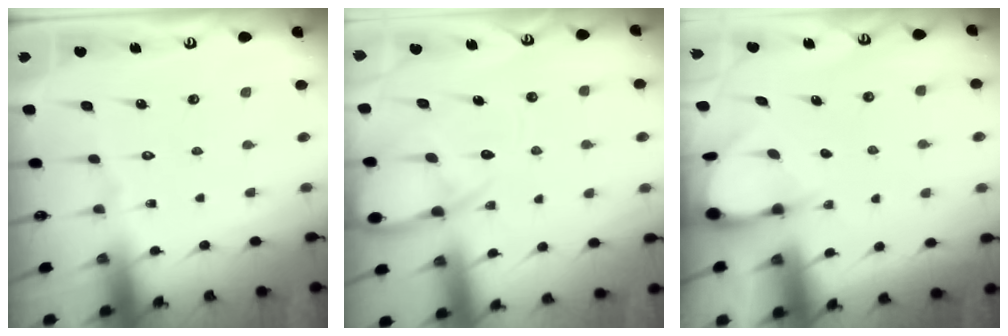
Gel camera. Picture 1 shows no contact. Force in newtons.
{"total": 10.1, "press": 10.1, "slide": 1.0}
{"total": 3.4, "press": 3.4, "slide": 0.3}